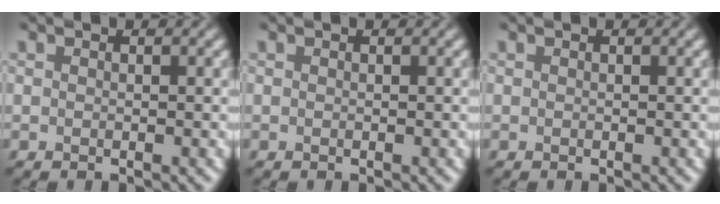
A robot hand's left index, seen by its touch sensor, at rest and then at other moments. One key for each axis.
{"total": 0.0}
{"total": 0.0}